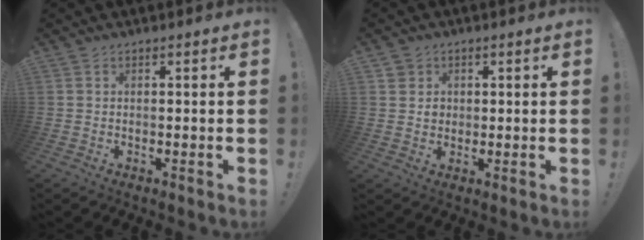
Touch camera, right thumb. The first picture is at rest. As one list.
[{"total": 3.5, "force": [0.8, 3.3, 0.7], "torque": [-0.005, -0.002, 0.015]}]